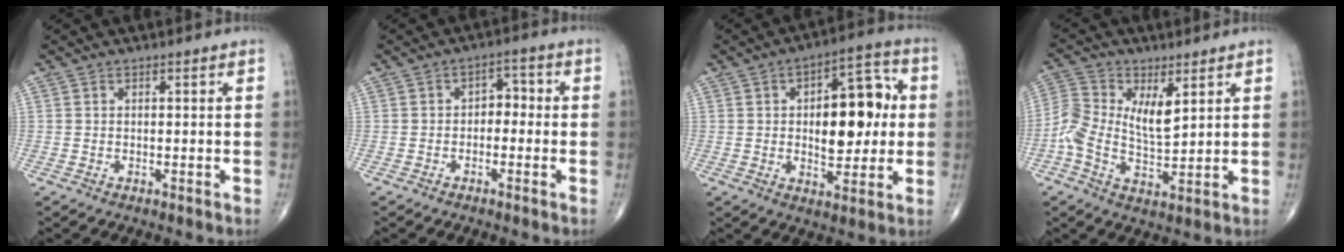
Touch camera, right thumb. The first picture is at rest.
{"total": 3.5, "force": [-0.7, 2.5, 2.4], "torque": [-0.012, 0.020, -0.022]}
{"total": 14.9, "force": [1.1, 7.9, 12.6], "torque": [-0.136, 0.015, 0.015]}
{"total": 8.4, "force": [1.8, 4.5, 6.8], "torque": [-0.121, 0.002, 0.031]}